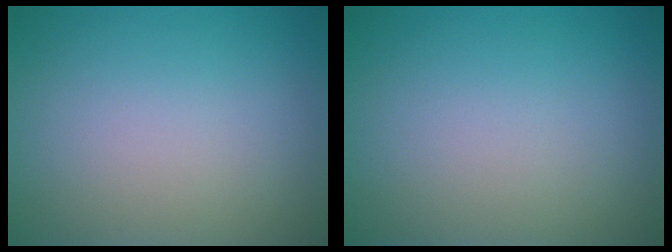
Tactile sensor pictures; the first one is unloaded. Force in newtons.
{"total": 0.0}